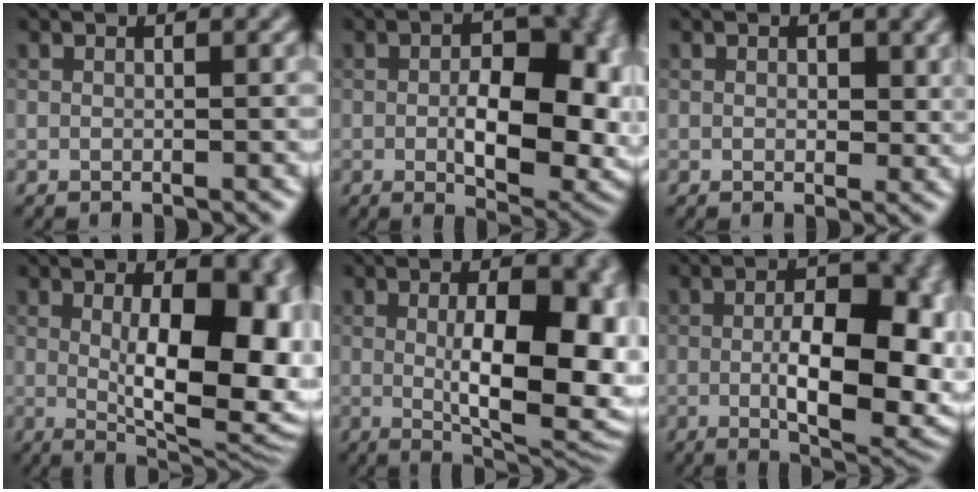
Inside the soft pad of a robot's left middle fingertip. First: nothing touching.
{"total": 11.2, "force": [-0.9, 6.1, 9.4], "torque": [-0.130, -0.017, 0.000]}
{"total": 1.5, "force": [0.5, 1.0, 1.0], "torque": [-0.013, -0.007, 0.009]}
{"total": 12.1, "force": [0.5, 5.4, 10.9], "torque": [-0.126, -0.006, 0.017]}
{"total": 11.3, "force": [-0.1, 4.5, 10.3], "torque": [-0.137, -0.010, 0.008]}
{"total": 10.8, "force": [-1.1, 4.9, 9.6], "torque": [-0.141, -0.012, -0.009]}